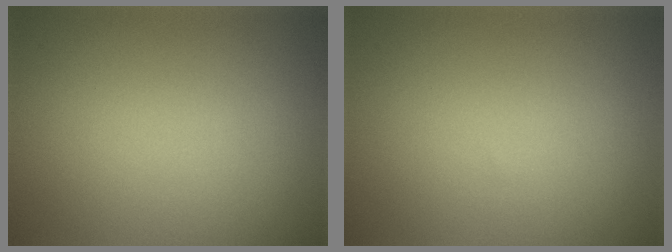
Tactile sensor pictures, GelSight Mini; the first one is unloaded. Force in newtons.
{"total": 0.0}